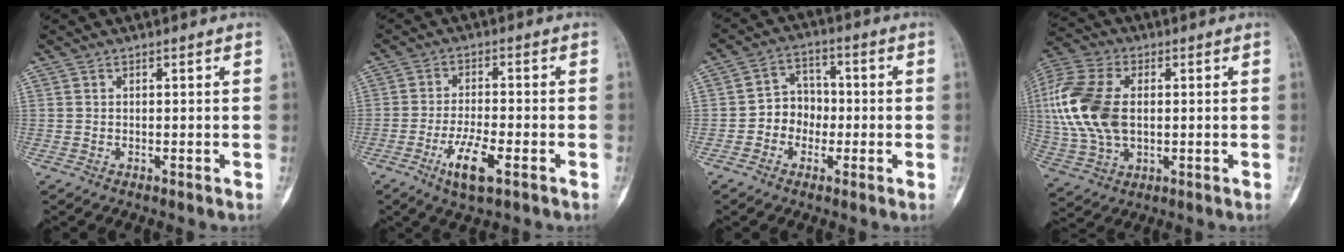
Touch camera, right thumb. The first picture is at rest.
{"total": 7.6, "force": [-3.5, 2.2, 6.3], "torque": [-0.123, 0.008, -0.059]}
{"total": 7.0, "force": [-1.5, 6.0, 3.2], "torque": [-0.014, 0.025, -0.038]}
{"total": 17.9, "force": [1.5, 11.2, 13.9], "torque": [-0.314, 0.005, 0.032]}